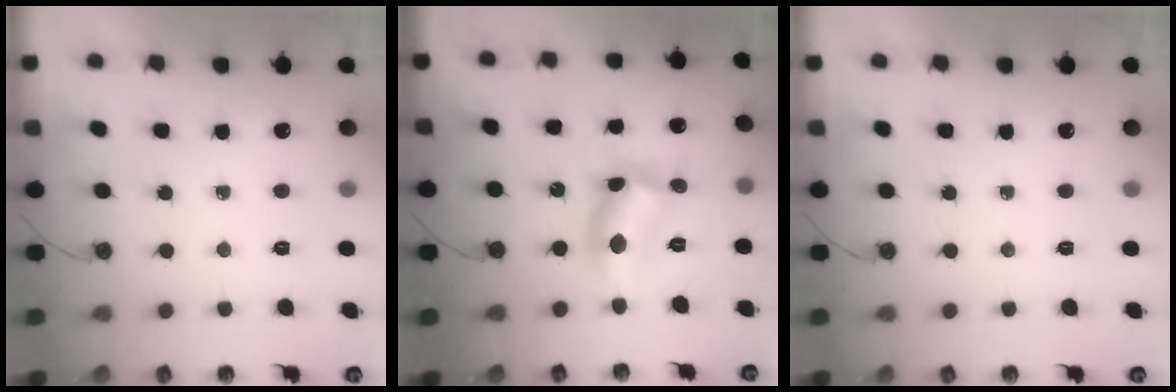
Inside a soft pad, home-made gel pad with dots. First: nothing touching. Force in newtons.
{"total": 12.3, "press": 12.3, "slide": 0.7}
{"total": 0.0}